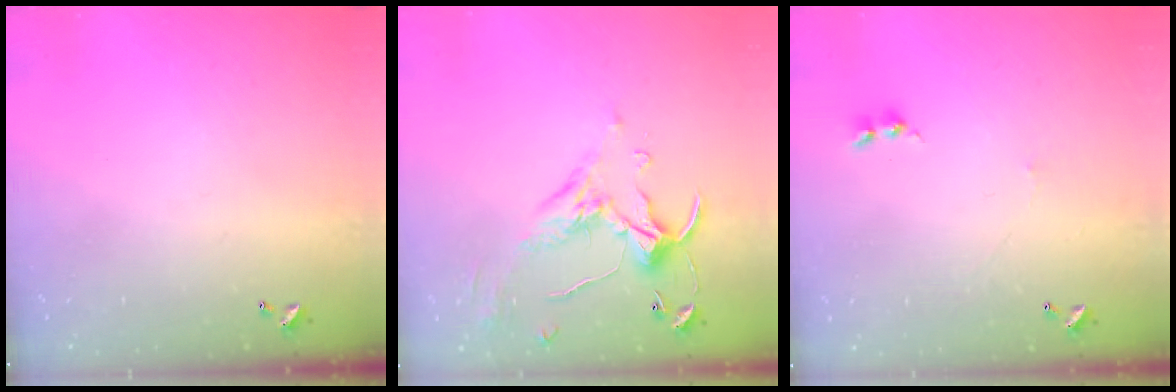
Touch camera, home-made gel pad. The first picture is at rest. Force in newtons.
{"total": 1.1, "press": 0.5, "slide": 1.0}
{"total": 0.8, "press": 0.7, "slide": 0.5}